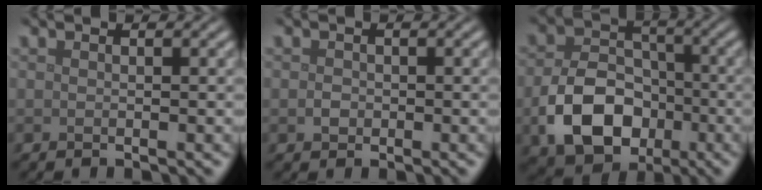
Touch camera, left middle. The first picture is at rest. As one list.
[{"total": 0.9, "force": [-0.2, 0.7, 0.4], "torque": [-0.007, -0.002, -0.006]}, {"total": 8.2, "force": [-2.8, 5.9, 5.0], "torque": [-0.097, -0.008, -0.049]}]